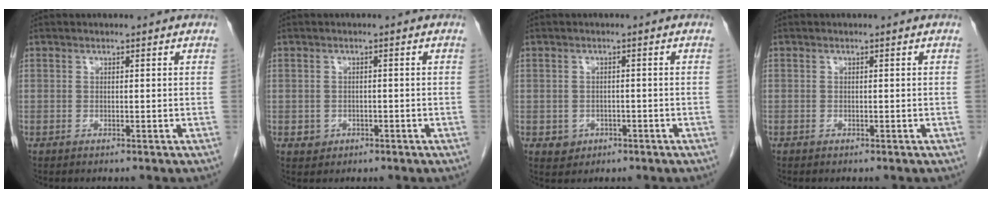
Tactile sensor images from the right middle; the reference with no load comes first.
{"total": 1.7, "force": [-0.6, 1.5, 0.4], "torque": [-0.008, 0.004, -0.003]}
{"total": 2.5, "force": [-1.0, 2.2, 0.6], "torque": [-0.011, 0.005, -0.005]}
{"total": 0.0}